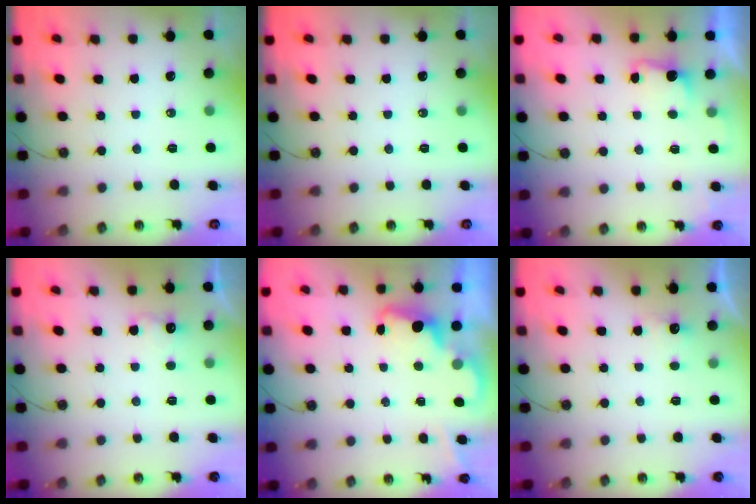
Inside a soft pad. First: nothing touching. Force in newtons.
{"total": 0.0}
{"total": 2.5, "press": 2.3, "slide": 0.9}
{"total": 5.5, "press": 5.4, "slide": 1.0}
{"total": 2.3, "press": 2.2, "slide": 0.5}
{"total": 3.7, "press": 3.6, "slide": 0.6}